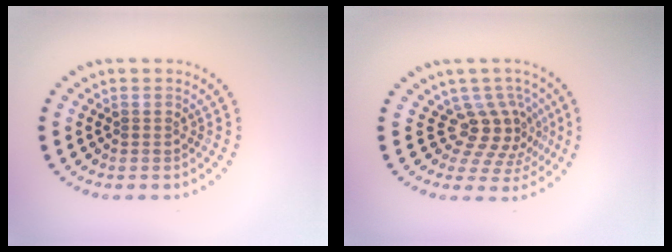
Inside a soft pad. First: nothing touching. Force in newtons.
{"total": 3.7, "press": 2.6, "slide": 2.7}